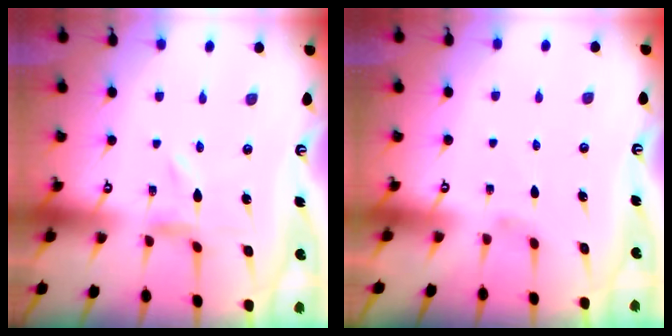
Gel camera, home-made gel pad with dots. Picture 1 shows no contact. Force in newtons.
{"total": 1.0, "press": 0.9, "slide": 0.4}